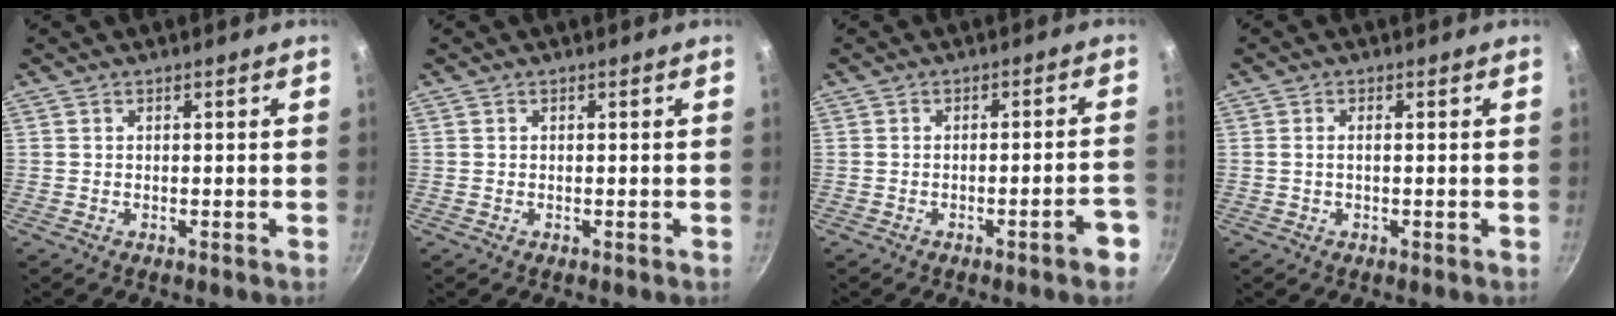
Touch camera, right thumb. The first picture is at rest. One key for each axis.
{"total": 0.0}
{"total": 5.0, "fx": -2.8, "fy": 0.8, "fz": 4.0, "tx": -0.047, "ty": 0.029, "tz": -0.032}
{"total": 1.2, "fx": -0.1, "fy": 0.5, "fz": 1.2, "tx": -0.030, "ty": 0.006, "tz": -0.004}